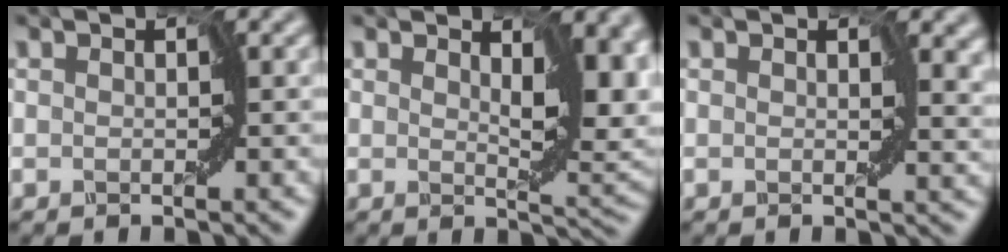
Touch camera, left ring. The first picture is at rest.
{"total": 7.4, "force": [1.2, 3.7, 6.3], "torque": [-0.098, -0.008, 0.023]}
{"total": 3.4, "force": [0.9, 2.1, 2.4], "torque": [-0.023, 0.000, 0.008]}